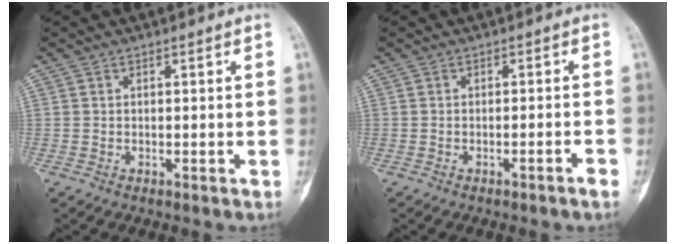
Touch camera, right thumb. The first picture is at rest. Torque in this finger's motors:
{"motor_torque": [-0.22, 0.02, -0.24, -0.34, -0.08]}